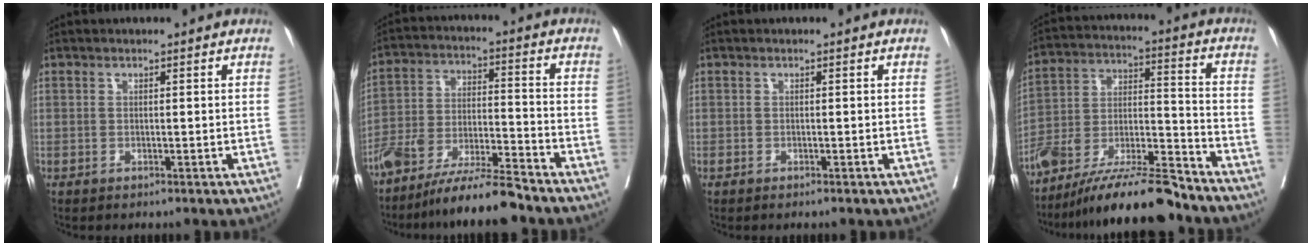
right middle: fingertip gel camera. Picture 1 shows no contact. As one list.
[{"total": 11.3, "force": [-9.8, 0.4, 5.6], "torque": [-0.094, -0.003, -0.180]}, {"total": 0.8, "force": [-0.7, 0.1, 0.4], "torque": [-0.008, -0.003, -0.010]}, {"total": 17.3, "force": [-14.8, 1.8, 8.7], "torque": [-0.169, 0.000, -0.268]}]